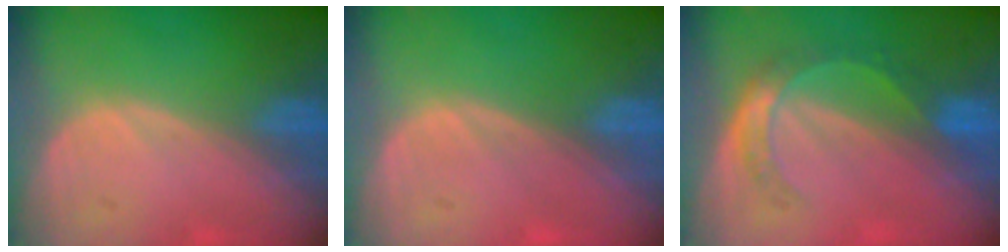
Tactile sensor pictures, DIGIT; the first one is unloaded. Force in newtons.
{"total": 0.0}
{"total": 5.4, "press": 4.7, "slide": 2.6}